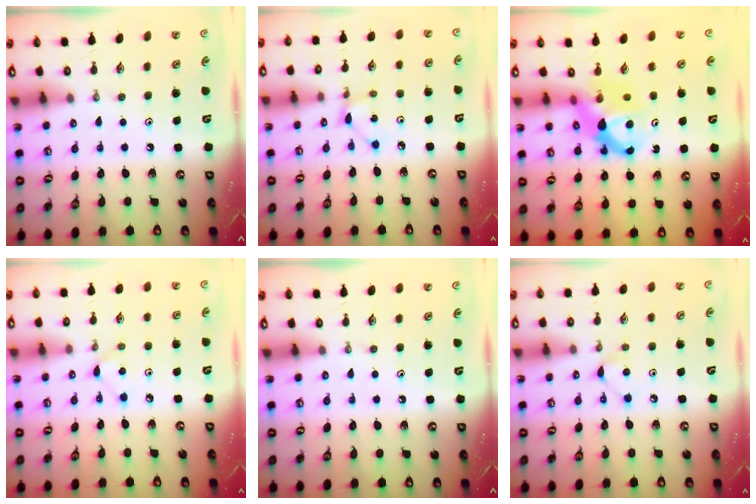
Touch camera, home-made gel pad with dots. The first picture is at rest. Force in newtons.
{"total": 1.9, "press": 1.9, "slide": 0.3}
{"total": 6.4, "press": 6.4, "slide": 0.5}
{"total": 5.1, "press": 5.0, "slide": 0.6}
{"total": 0.0}
{"total": 4.8, "press": 4.8, "slide": 0.6}